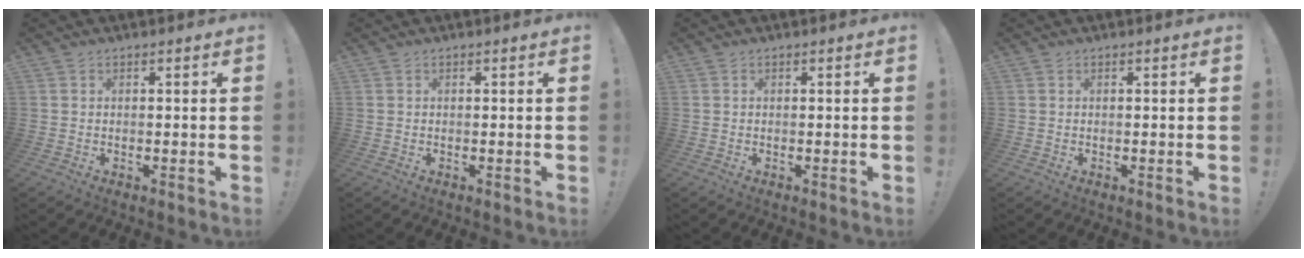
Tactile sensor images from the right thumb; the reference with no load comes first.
{"total": 0.0}
{"total": 0.0}
{"total": 0.0}